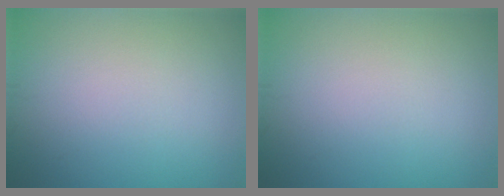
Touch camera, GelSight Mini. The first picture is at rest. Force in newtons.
{"total": 0.0}